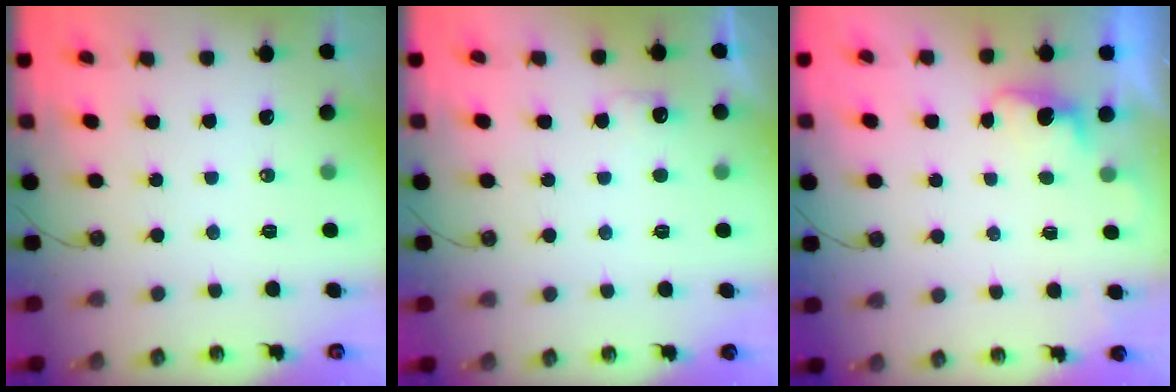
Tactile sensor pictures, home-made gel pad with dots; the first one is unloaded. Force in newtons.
{"total": 4.1, "press": 3.9, "slide": 1.0}
{"total": 1.2, "press": 1.0, "slide": 0.8}